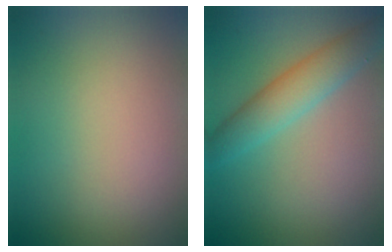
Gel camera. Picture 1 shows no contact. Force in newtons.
{"total": 4.1, "press": 4.1, "slide": 0.1}